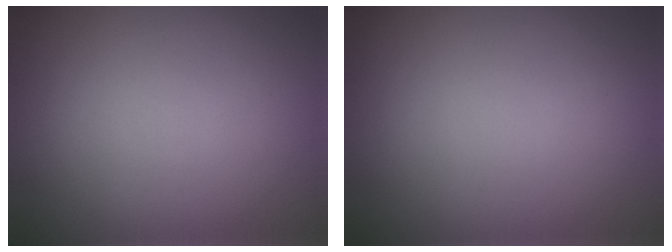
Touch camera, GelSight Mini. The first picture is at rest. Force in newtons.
{"total": 0.0}